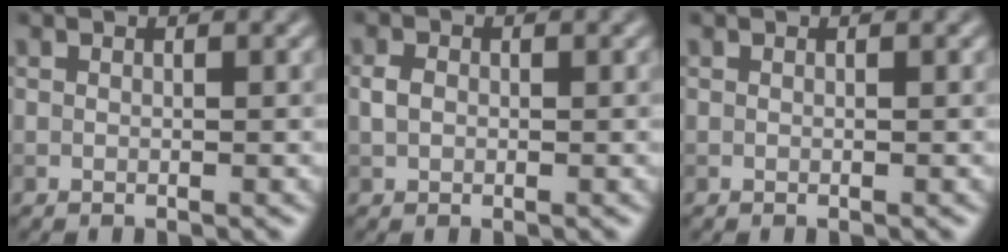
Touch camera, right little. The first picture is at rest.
{"total": 1.3, "force": [0.0, 1.0, 0.8], "torque": [-0.016, 0.002, -0.002]}
{"total": 0.0}